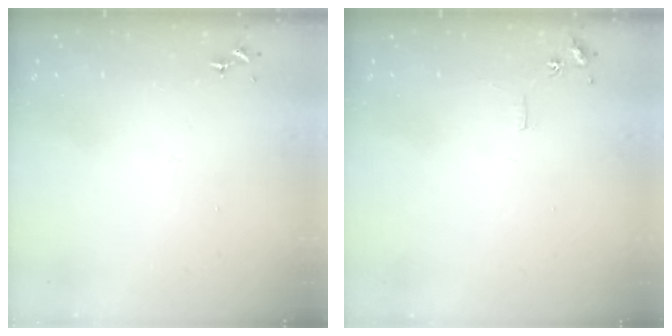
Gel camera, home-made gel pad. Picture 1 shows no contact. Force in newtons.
{"total": 5.6, "press": 5.6, "slide": 0.7}